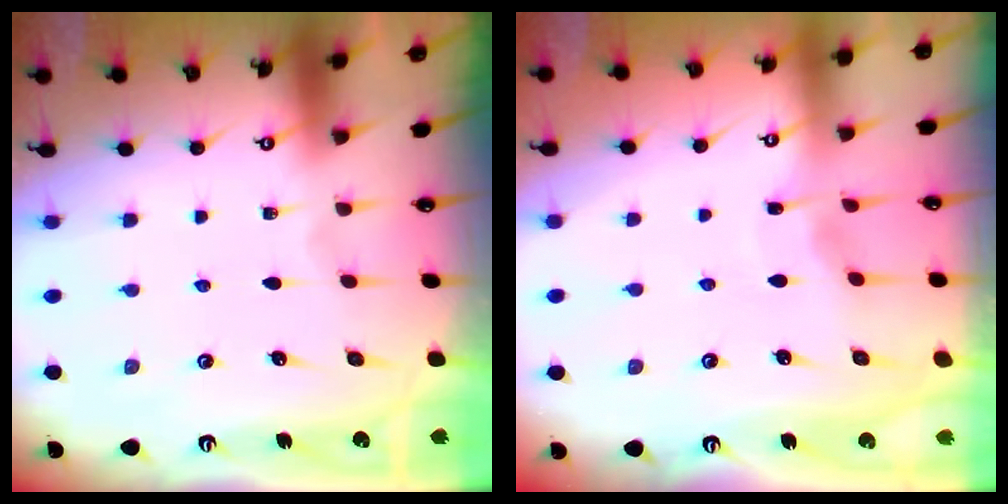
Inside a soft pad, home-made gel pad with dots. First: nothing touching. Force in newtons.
{"total": 2.4, "press": 2.4, "slide": 0.3}